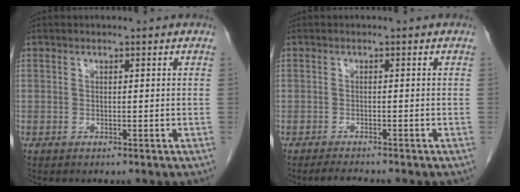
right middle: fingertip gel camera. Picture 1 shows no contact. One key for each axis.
{"total": 2.2, "fx": -2.1, "fy": -0.1, "fz": 0.7, "tx": -0.020, "ty": -0.011, "tz": -0.035}